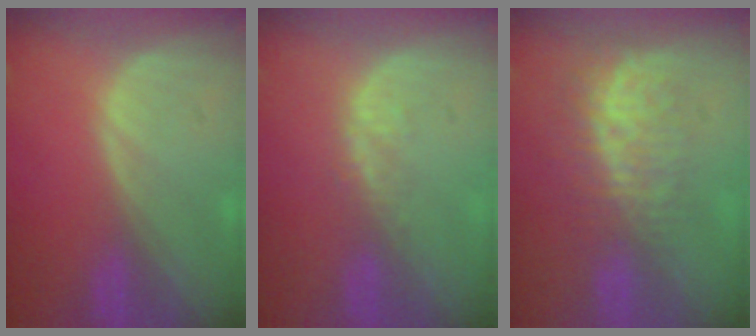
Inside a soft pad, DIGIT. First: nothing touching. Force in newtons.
{"total": 2.5, "press": 1.9, "slide": 1.7}
{"total": 8.3, "press": 7.2, "slide": 4.0}